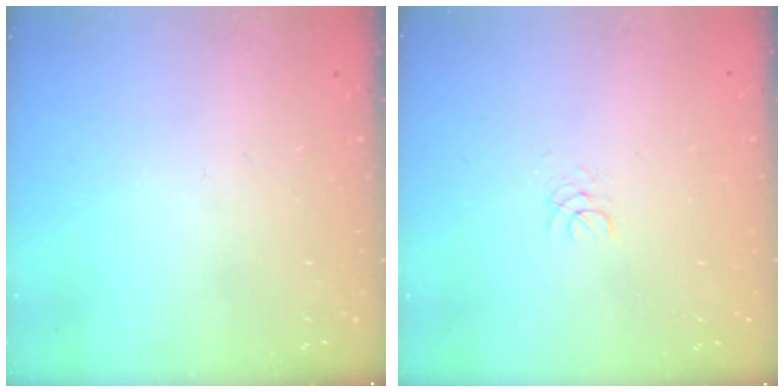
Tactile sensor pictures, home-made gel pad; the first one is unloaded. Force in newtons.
{"total": 1.3, "press": 1.3, "slide": 0.1}